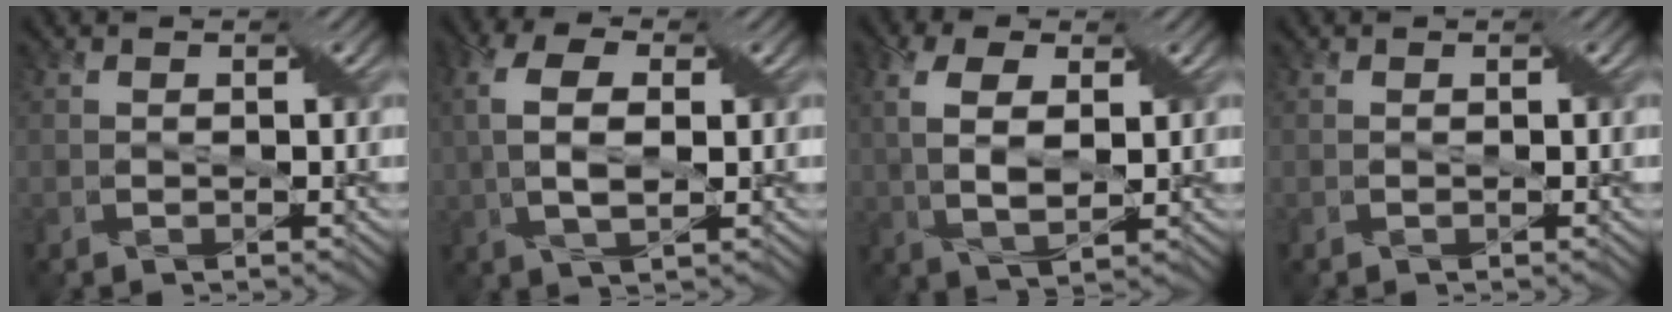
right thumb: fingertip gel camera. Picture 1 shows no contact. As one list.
[{"total": 6.9, "force": [0.9, 3.4, 6.0], "torque": [-0.141, 0.011, 0.012]}, {"total": 7.6, "force": [1.6, 3.9, 6.3], "torque": [-0.146, 0.008, 0.025]}, {"total": 0.0}]